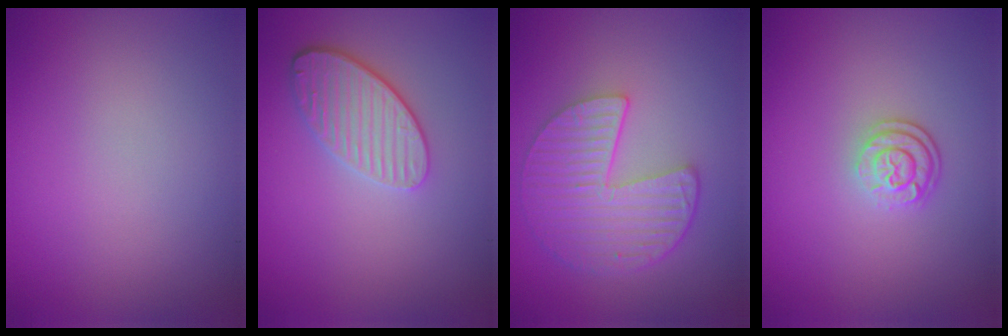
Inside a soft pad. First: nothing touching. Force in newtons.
{"total": 3.5, "press": 3.1, "slide": 1.7}
{"total": 5.6, "press": 4.1, "slide": 3.8}
{"total": 2.6, "press": 1.9, "slide": 1.8}